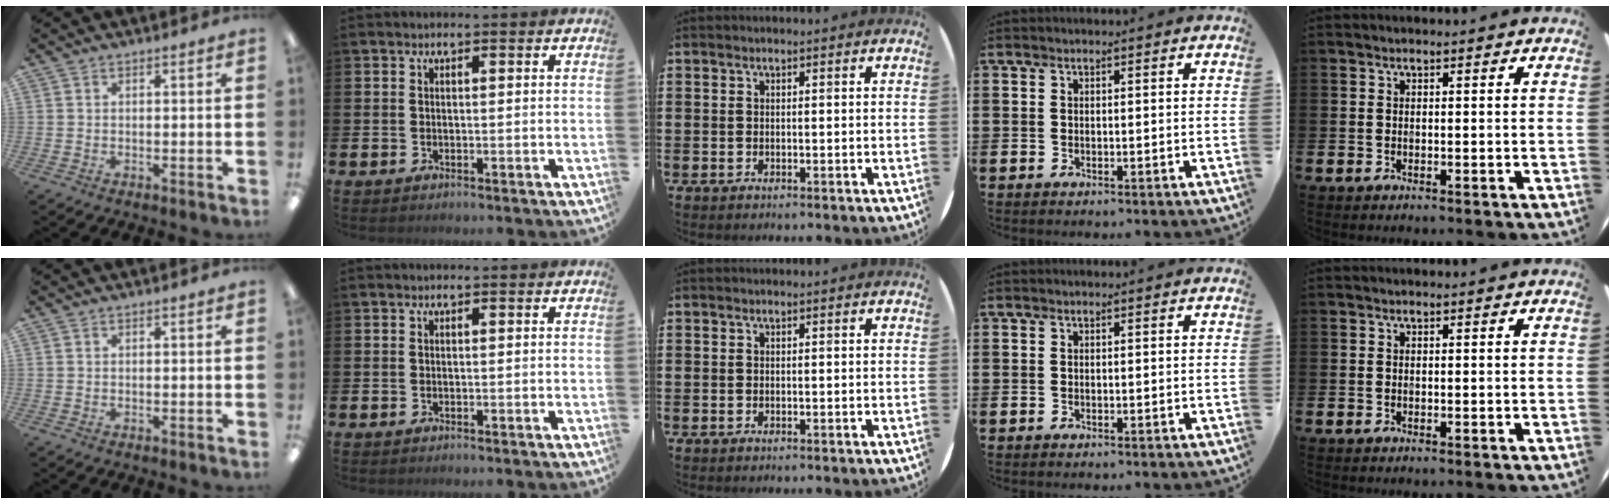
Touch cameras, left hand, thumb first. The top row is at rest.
{}